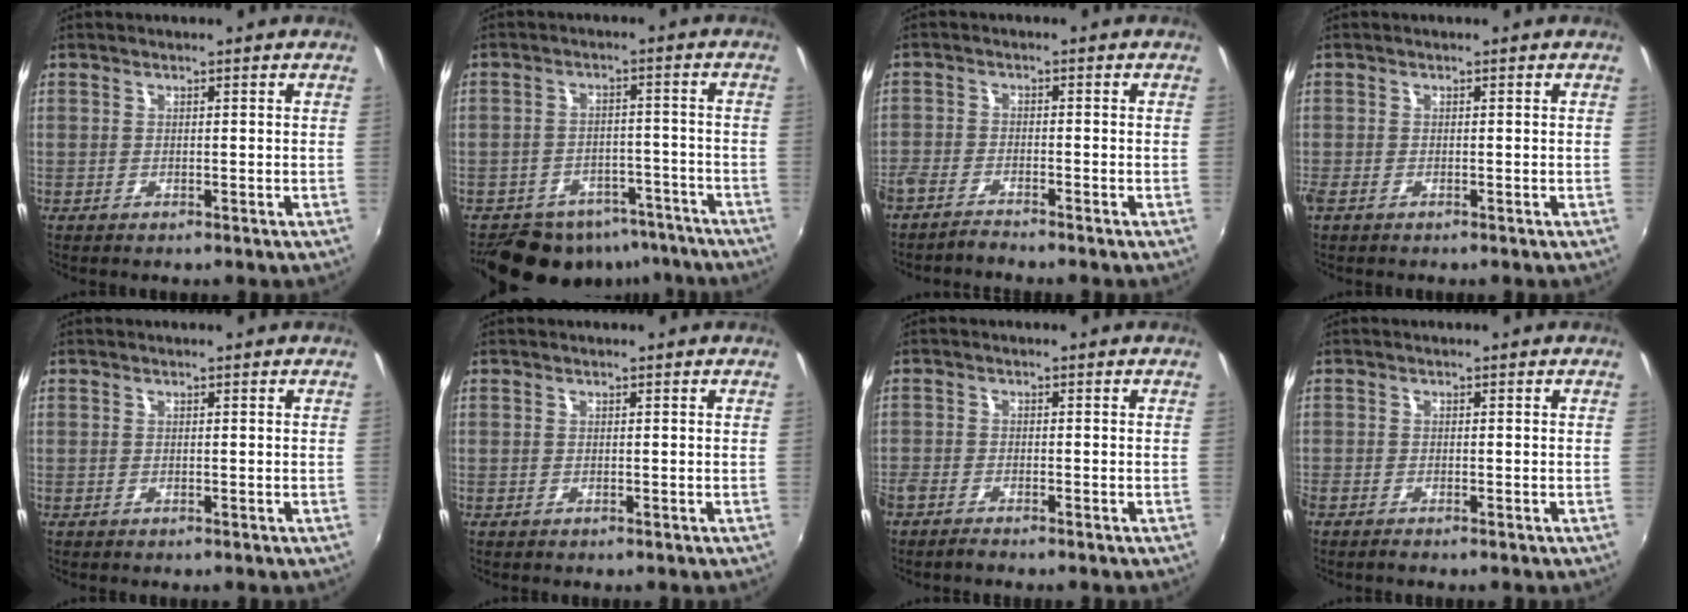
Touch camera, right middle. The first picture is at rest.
{"total": 13.9, "force": [-10.7, 7.6, 4.7], "torque": [-0.105, 0.010, -0.131]}
{"total": 3.8, "force": [-3.6, 0.5, 1.1], "torque": [-0.040, -0.011, -0.078]}
{"total": 1.4, "force": [-0.8, 0.7, 0.9], "torque": [-0.019, -0.006, -0.016]}
{"total": 0.0}
{"total": 0.0}
{"total": 2.7, "force": [-2.4, 0.5, 1.0], "torque": [-0.030, -0.011, -0.050]}
{"total": 1.1, "force": [-1.0, 0.1, 0.4], "torque": [-0.011, -0.005, -0.021]}